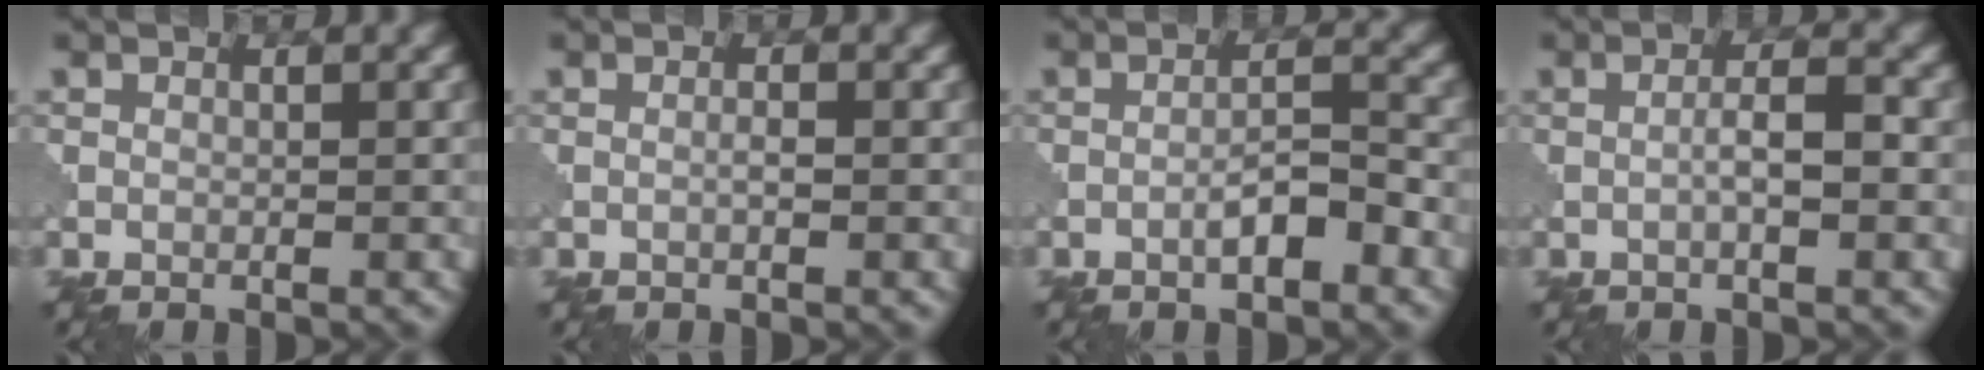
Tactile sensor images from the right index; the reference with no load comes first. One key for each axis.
{"total": 0.7, "fx": -0.2, "fy": 0.0, "fz": 0.6, "tx": -0.013, "ty": 0.001, "tz": -0.004}
{"total": 3.1, "fx": -1.6, "fy": 0.7, "fz": 2.6, "tx": -0.043, "ty": 0.011, "tz": -0.029}
{"total": 2.6, "fx": -0.4, "fy": 0.5, "fz": 2.5, "tx": -0.045, "ty": 0.004, "tz": -0.010}